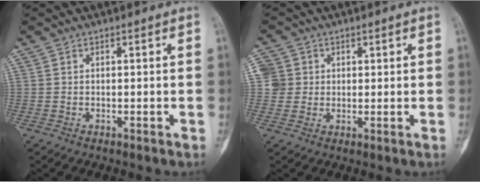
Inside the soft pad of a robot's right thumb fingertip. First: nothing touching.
{"total": 4.4, "force": [0.9, 4.3, 0.2], "torque": [0.035, 0.005, 0.013]}